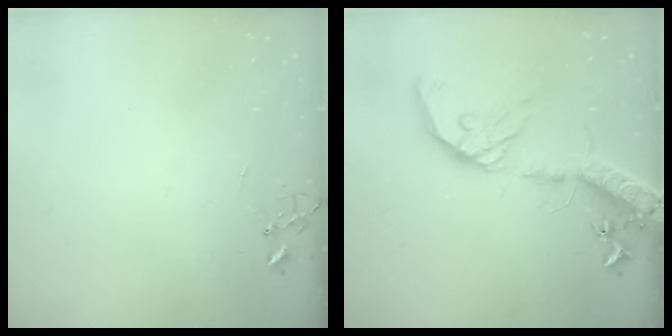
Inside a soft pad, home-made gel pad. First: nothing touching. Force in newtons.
{"total": 19.5, "press": 19.2, "slide": 3.6}